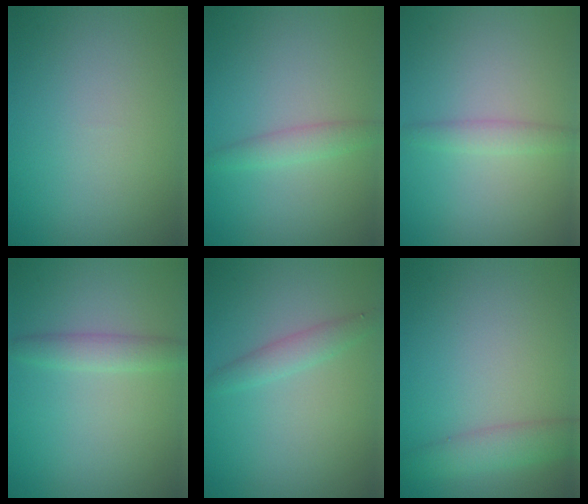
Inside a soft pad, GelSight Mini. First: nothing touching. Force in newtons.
{"total": 1.7, "press": 1.7, "slide": 0.0}
{"total": 1.5, "press": 1.5, "slide": 0.1}
{"total": 1.9, "press": 1.9, "slide": 0.0}
{"total": 1.6, "press": 1.6, "slide": 0.0}
{"total": 2.9, "press": 2.9, "slide": 0.1}